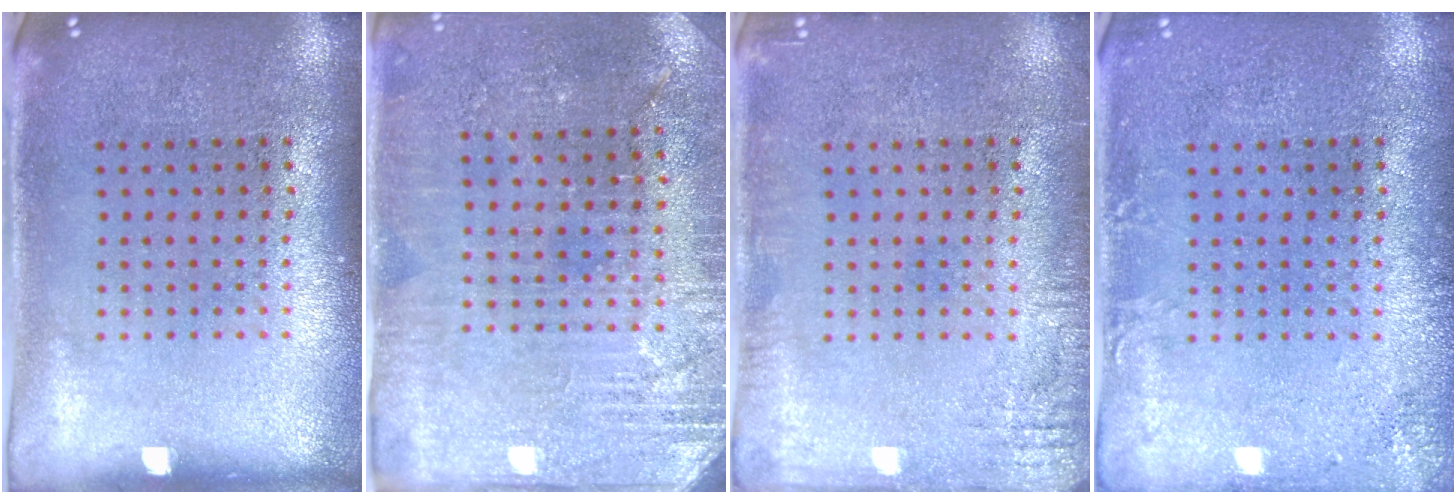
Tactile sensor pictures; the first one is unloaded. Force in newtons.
{"total": 2.8, "press": 2.8, "slide": 0.4}
{"total": 2.0, "press": 2.0, "slide": 0.2}
{"total": 1.7, "press": 1.7, "slide": 0.3}